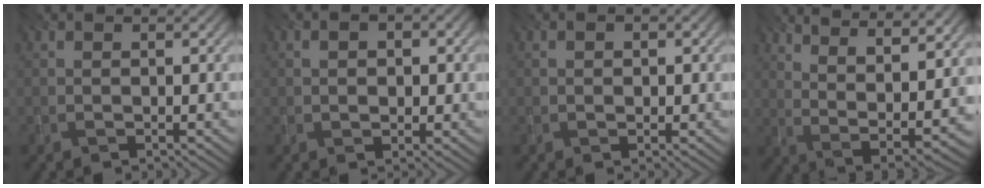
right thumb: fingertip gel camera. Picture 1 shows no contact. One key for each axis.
{"total": 2.7, "fx": 0.1, "fy": 1.7, "fz": 2.1, "tx": -0.033, "ty": -0.003, "tz": 0.003}
{"total": 1.0, "fx": 0.0, "fy": 0.8, "fz": 0.6, "tx": -0.009, "ty": -0.004, "tz": 0.001}
{"total": 13.4, "fx": 7.5, "fy": 4.2, "fz": 10.3, "tx": -0.184, "ty": 0.013, "tz": 0.117}